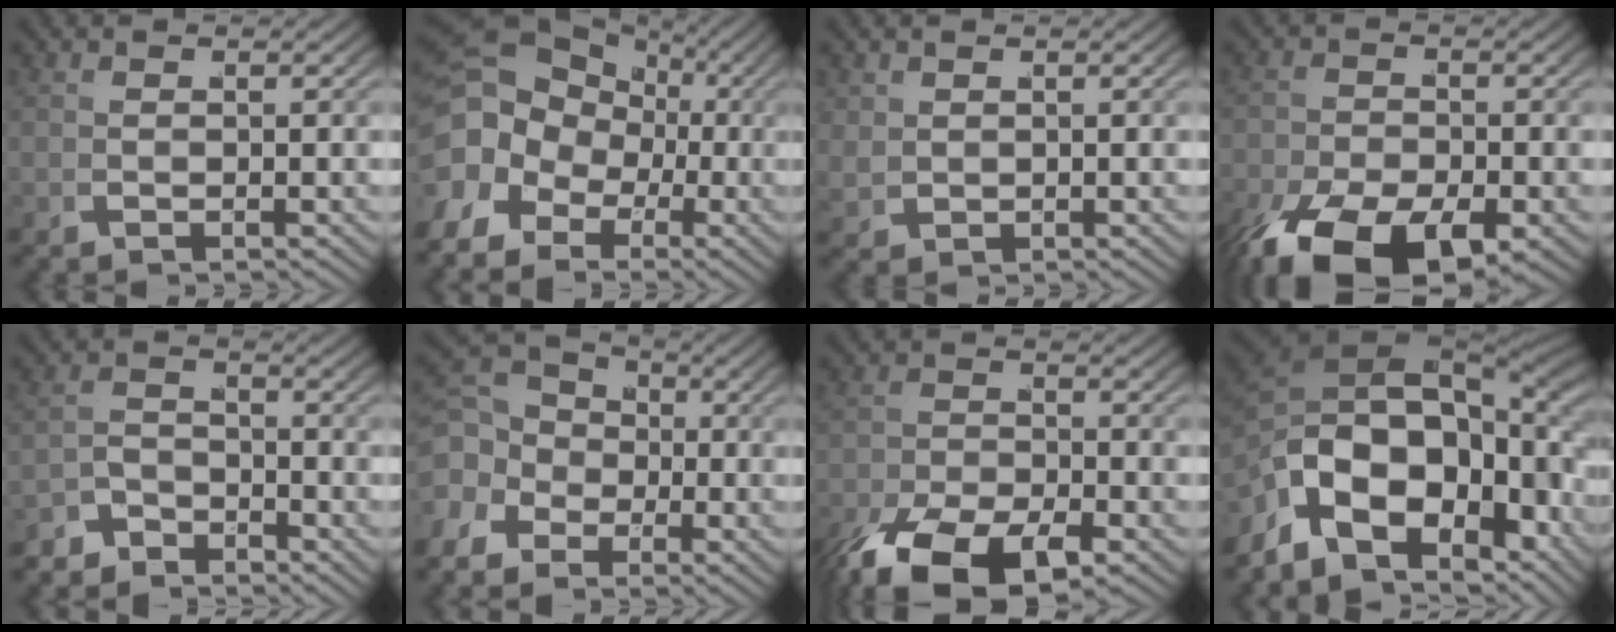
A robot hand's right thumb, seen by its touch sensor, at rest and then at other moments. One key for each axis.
{"total": 9.6, "fx": 0.4, "fy": 7.8, "fz": 5.6, "tx": -0.119, "ty": -0.026, "tz": 0.014}
{"total": 1.6, "fx": 0.6, "fy": 1.3, "fz": 0.8, "tx": -0.021, "ty": -0.012, "tz": 0.024}
{"total": 8.7, "fx": -4.8, "fy": 4.4, "fz": 5.7, "tx": -0.101, "ty": -0.036, "tz": -0.065}
{"total": 3.6, "fx": -3.5, "fy": 1.1, "fz": 0.2, "tx": 0.027, "ty": -0.002, "tz": -0.066}
{"total": 7.0, "fx": 0.4, "fy": 5.6, "fz": 4.1, "tx": -0.067, "ty": 0.001, "tz": 0.004}
{"total": 7.0, "fx": -4.9, "fy": 2.9, "fz": 4.0, "tx": -0.063, "ty": -0.022, "tz": -0.080}
{"total": 21.0, "fx": -0.2, "fy": 13.4, "fz": 16.2, "tx": -0.275, "ty": -0.020, "tz": 0.000}